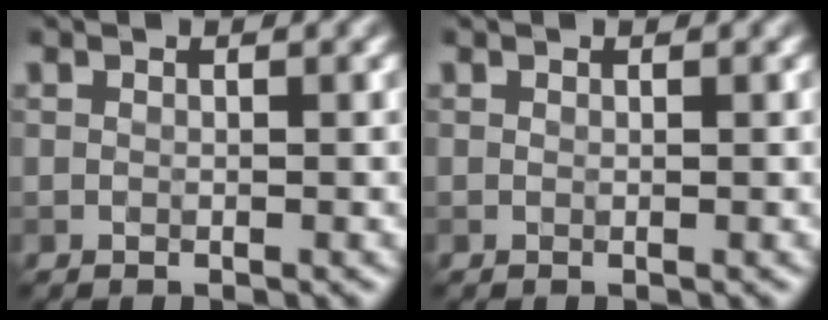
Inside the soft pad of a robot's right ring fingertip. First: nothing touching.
{"total": 0.0}